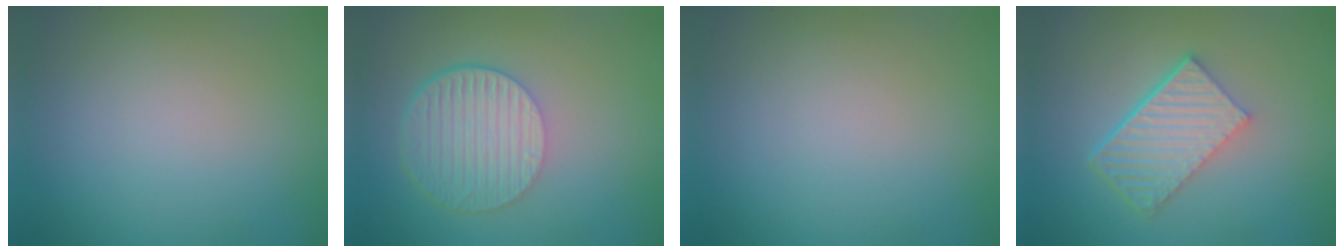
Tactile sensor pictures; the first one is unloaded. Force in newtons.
{"total": 6.6, "press": 4.7, "slide": 4.6}
{"total": 0.0}
{"total": 6.1, "press": 4.2, "slide": 4.4}